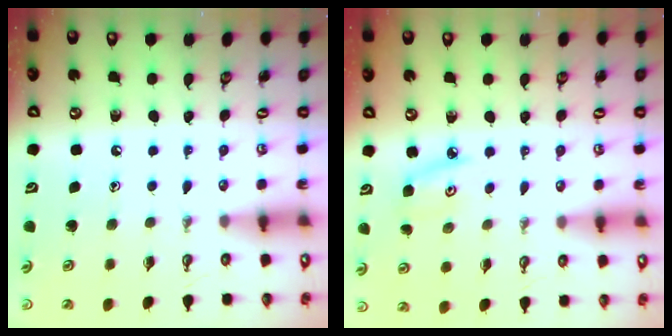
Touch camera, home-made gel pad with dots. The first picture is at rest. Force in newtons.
{"total": 5.3, "press": 5.3, "slide": 0.5}